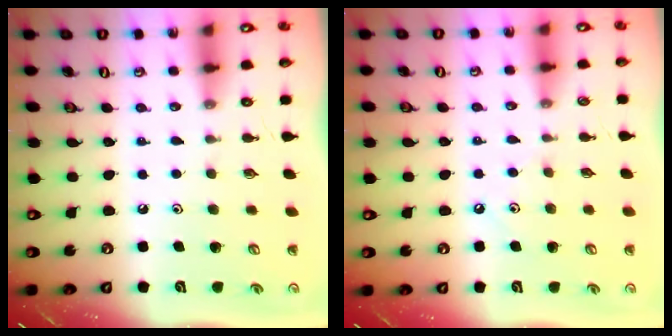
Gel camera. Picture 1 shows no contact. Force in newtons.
{"total": 3.9, "press": 3.8, "slide": 0.5}